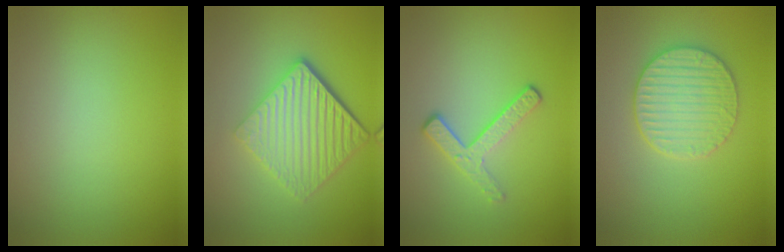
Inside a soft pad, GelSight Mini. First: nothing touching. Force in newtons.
{"total": 7.0, "press": 4.5, "slide": 5.3}
{"total": 3.0, "press": 2.2, "slide": 2.1}
{"total": 4.1, "press": 3.8, "slide": 1.4}